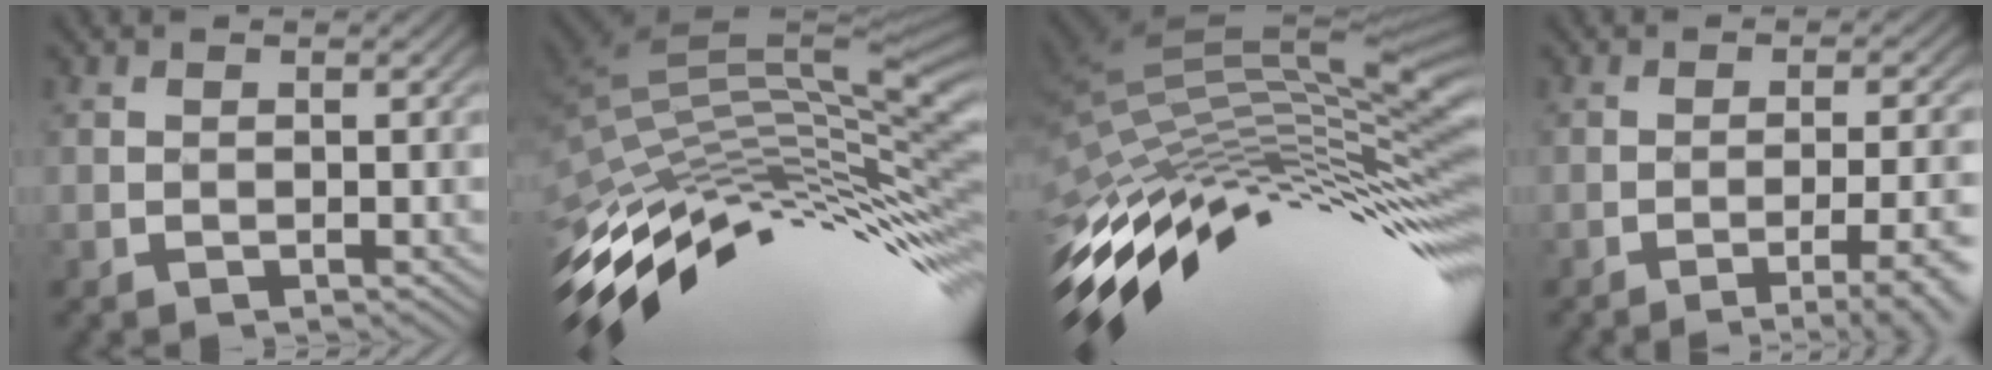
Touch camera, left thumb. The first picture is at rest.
{"total": 14.2, "force": [-5.0, 4.6, 12.5], "torque": [-0.249, 0.009, -0.089]}
{"total": 15.9, "force": [-5.1, 4.7, 14.3], "torque": [-0.280, 0.007, -0.090]}
{"total": 7.9, "force": [-4.1, 1.7, 6.5], "torque": [-0.094, 0.006, -0.050]}